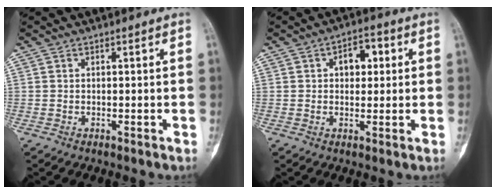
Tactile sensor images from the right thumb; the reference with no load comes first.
{"total": 5.8, "force": [1.4, 3.8, 4.1], "torque": [-0.034, 0.010, 0.016]}